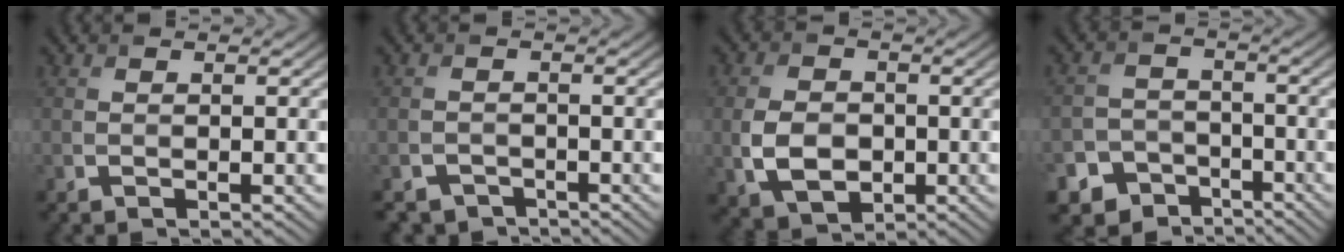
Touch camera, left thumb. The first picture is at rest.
{"total": 2.5, "force": [-2.1, 1.3, 0.3], "torque": [-0.002, -0.006, -0.041]}
{"total": 6.1, "force": [-1.2, 4.5, 4.0], "torque": [-0.090, -0.010, -0.023]}
{"total": 7.1, "force": [-4.9, 5.0, 1.4], "torque": [-0.030, -0.012, -0.088]}